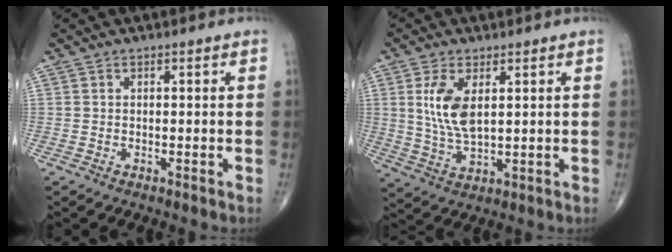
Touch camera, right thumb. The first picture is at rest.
{"total": 8.3, "force": [2.2, 3.8, 7.0], "torque": [-0.138, -0.014, 0.052]}